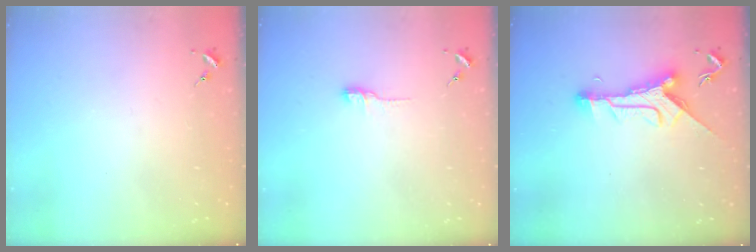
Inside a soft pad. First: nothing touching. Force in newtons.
{"total": 5.0, "press": 5.0, "slide": 0.5}
{"total": 10.8, "press": 10.8, "slide": 0.6}